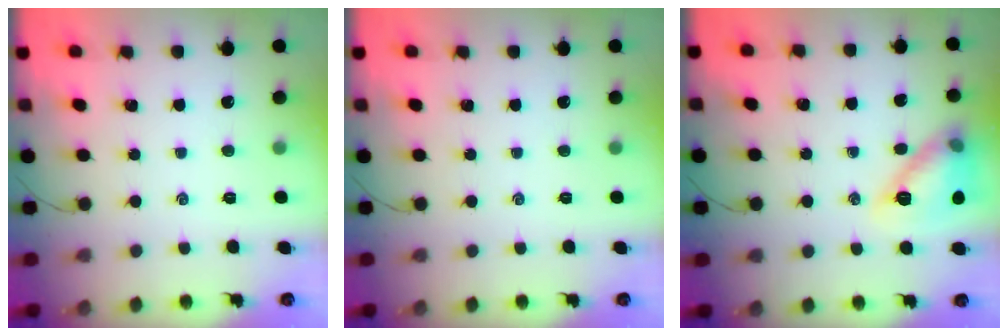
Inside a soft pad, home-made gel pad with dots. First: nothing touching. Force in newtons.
{"total": 0.0}
{"total": 13.7, "press": 13.7, "slide": 0.6}